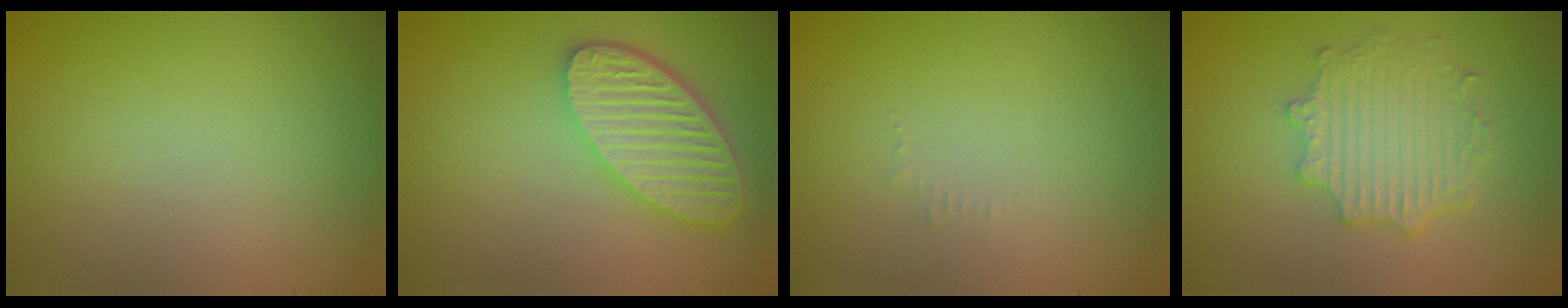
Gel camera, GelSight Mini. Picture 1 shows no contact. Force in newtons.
{"total": 5.6, "press": 4.5, "slide": 3.4}
{"total": 0.6, "press": 0.6, "slide": 0.1}
{"total": 4.0, "press": 3.2, "slide": 2.4}